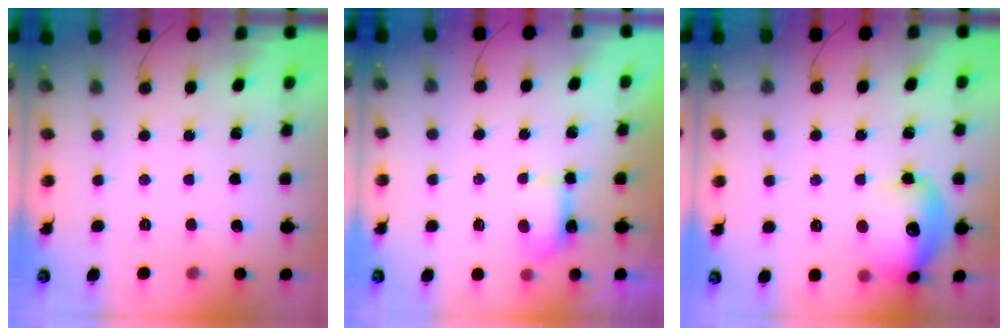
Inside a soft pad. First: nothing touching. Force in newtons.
{"total": 4.2, "press": 4.0, "slide": 1.0}
{"total": 15.5, "press": 15.4, "slide": 1.7}